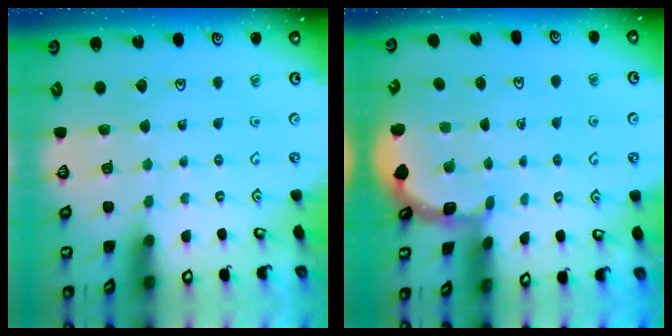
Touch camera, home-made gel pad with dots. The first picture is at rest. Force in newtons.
{"total": 2.0, "press": 2.0, "slide": 0.3}